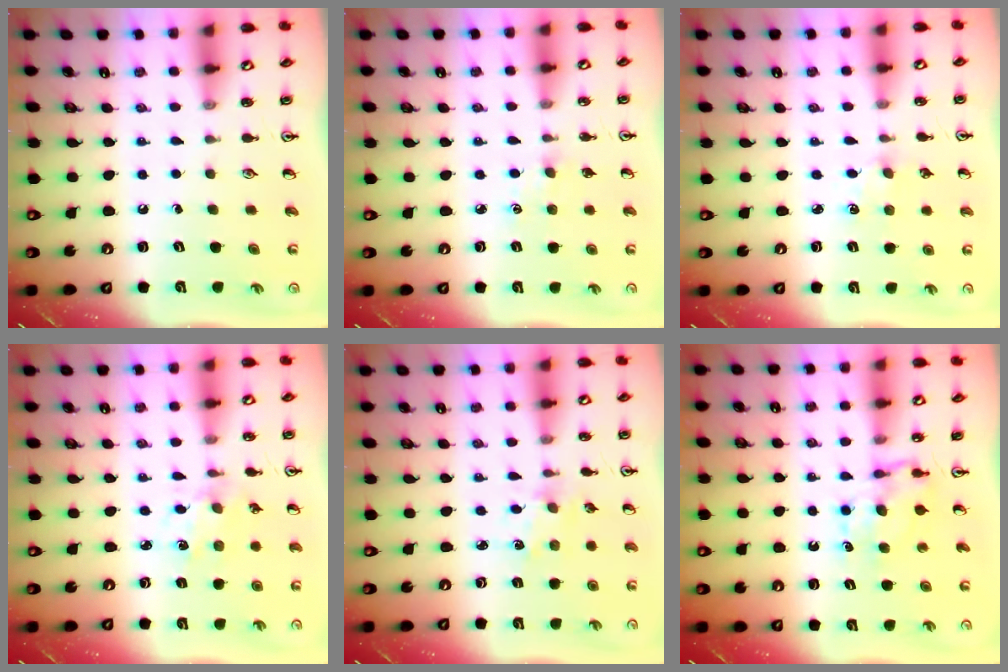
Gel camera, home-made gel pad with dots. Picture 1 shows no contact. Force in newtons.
{"total": 2.2, "press": 2.2, "slide": 0.3}
{"total": 2.0, "press": 2.0, "slide": 0.3}
{"total": 1.7, "press": 1.6, "slide": 0.1}
{"total": 1.5, "press": 1.5, "slide": 0.1}
{"total": 7.4, "press": 7.4, "slide": 0.9}